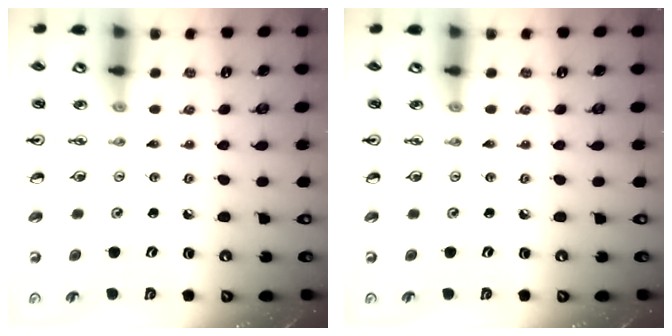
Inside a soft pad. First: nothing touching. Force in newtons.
{"total": 0.0}